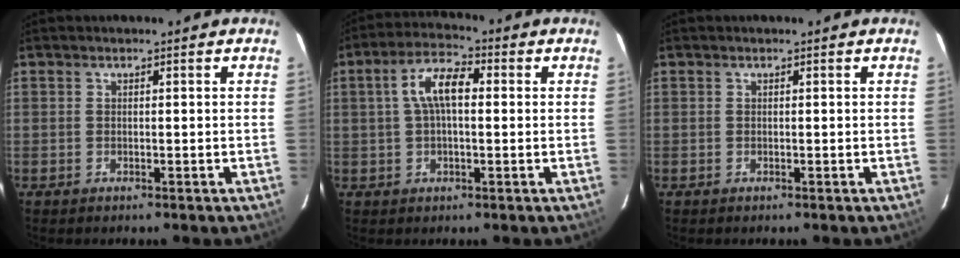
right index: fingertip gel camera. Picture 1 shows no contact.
{"total": 7.6, "force": [1.0, 3.3, 6.8], "torque": [-0.131, 0.021, 0.018]}
{"total": 0.0}